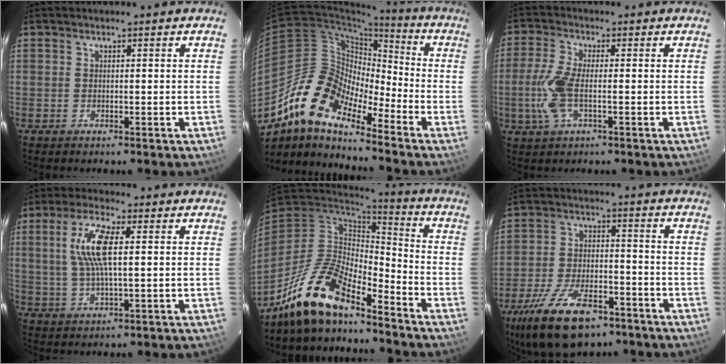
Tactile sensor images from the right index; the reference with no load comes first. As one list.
[{"total": 15.1, "force": [-11.0, 5.4, 8.7], "torque": [-0.141, 0.001, -0.226]}, {"total": 7.6, "force": [-1.6, 2.7, 6.9], "torque": [-0.158, -0.002, -0.033]}, {"total": 9.6, "force": [2.0, 2.7, 9.0], "torque": [-0.182, 0.010, 0.039]}, {"total": 14.9, "force": [-11.8, 4.5, 7.9], "torque": [-0.166, -0.004, -0.224]}, {"total": 17.0, "force": [-11.2, 7.5, 10.4], "torque": [-0.221, -0.022, -0.189]}]